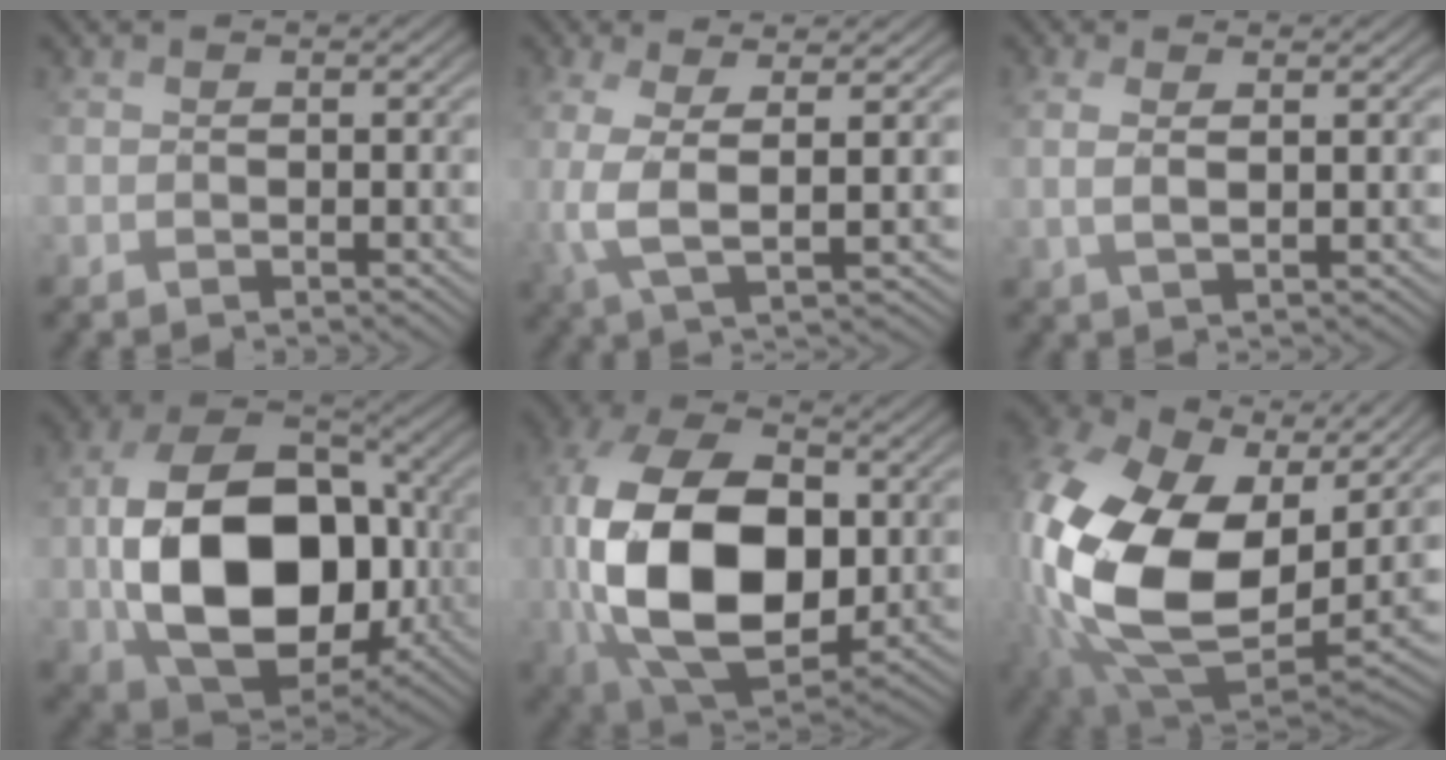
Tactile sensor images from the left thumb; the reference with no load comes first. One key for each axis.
{"total": 5.5, "fx": 1.6, "fy": 0.8, "fz": 5.2, "tx": -0.118, "ty": 0.010, "tz": 0.030}
{"total": 2.3, "fx": 1.8, "fy": -0.5, "fz": 1.4, "tx": -0.030, "ty": 0.011, "tz": 0.036}
{"total": 15.5, "fx": -0.6, "fy": 10.8, "fz": 11.2, "tx": -0.200, "ty": -0.011, "tz": 0.006}
{"total": 18.0, "fx": 0.9, "fy": 11.0, "fz": 14.2, "tx": -0.309, "ty": -0.006, "tz": 0.032}
{"total": 20.5, "fx": 4.2, "fy": 13.7, "fz": 14.6, "tx": -0.366, "ty": -0.033, "tz": 0.114}